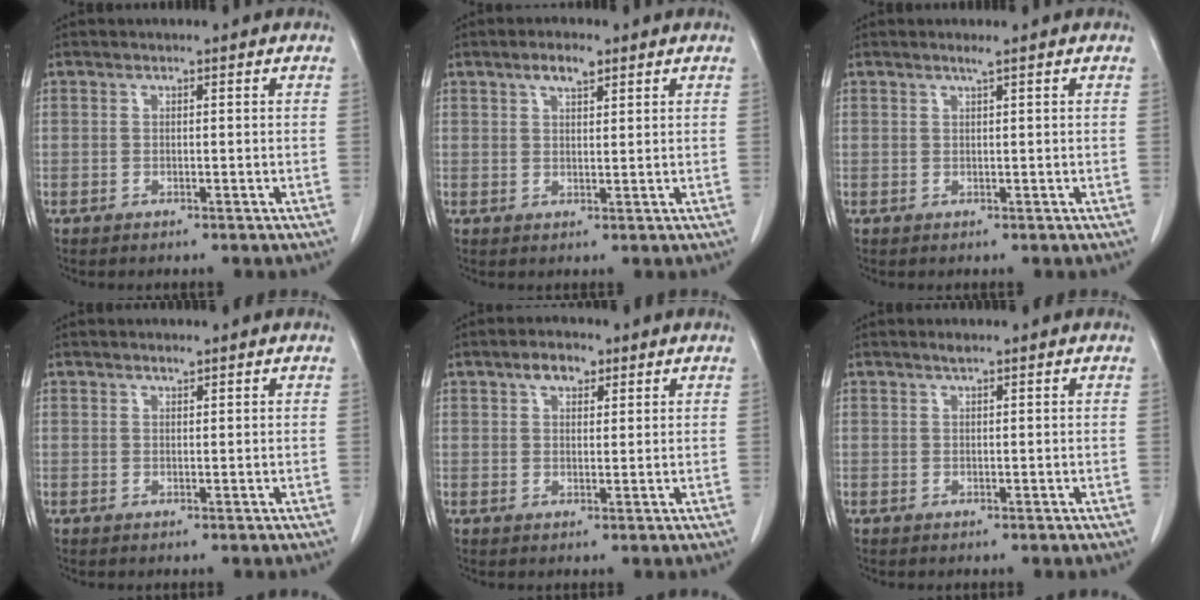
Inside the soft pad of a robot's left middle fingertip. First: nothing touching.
{"total": 3.2, "force": [2.0, 1.0, 2.2], "torque": [-0.042, 0.004, 0.035]}
{"total": 0.8, "force": [0.6, -0.3, 0.5], "torque": [-0.019, -0.005, 0.016]}
{"total": 0.7, "force": [0.6, 0.1, 0.3], "torque": [-0.013, -0.003, 0.012]}
{"total": 3.5, "force": [2.1, 1.7, 2.2], "torque": [-0.040, 0.010, 0.036]}
{"total": 0.8, "force": [0.6, 0.0, 0.5], "torque": [-0.013, 0.000, 0.014]}